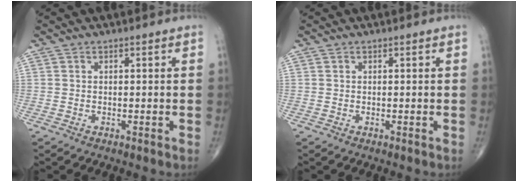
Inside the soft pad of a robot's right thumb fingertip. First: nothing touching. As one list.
[{"total": 0.0}]